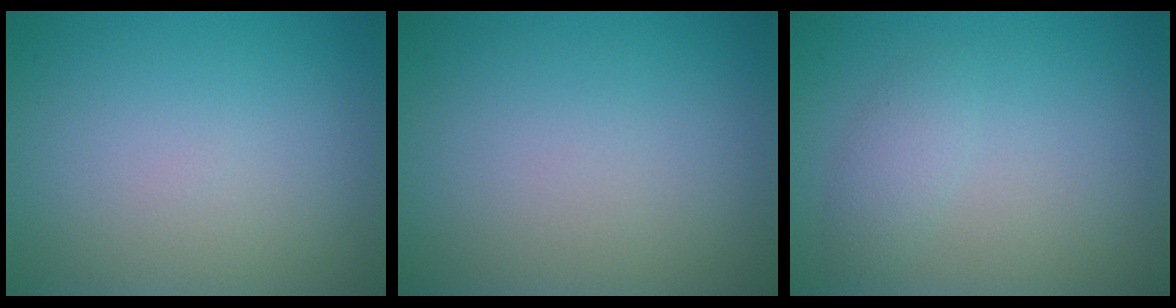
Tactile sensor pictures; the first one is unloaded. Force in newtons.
{"total": 0.0}
{"total": 1.6, "press": 1.6, "slide": 0.0}